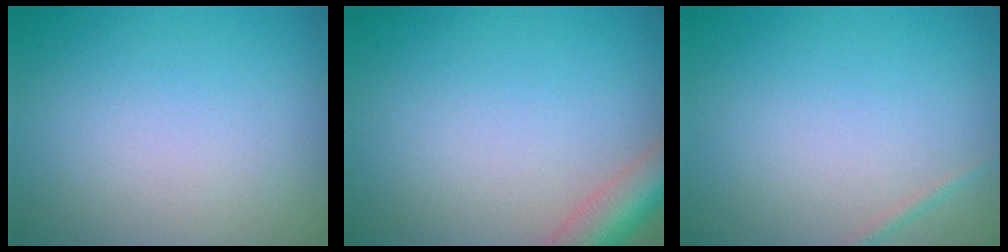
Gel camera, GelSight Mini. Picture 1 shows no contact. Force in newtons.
{"total": 4.6, "press": 4.6, "slide": 0.3}
{"total": 0.6, "press": 0.6, "slide": 0.0}